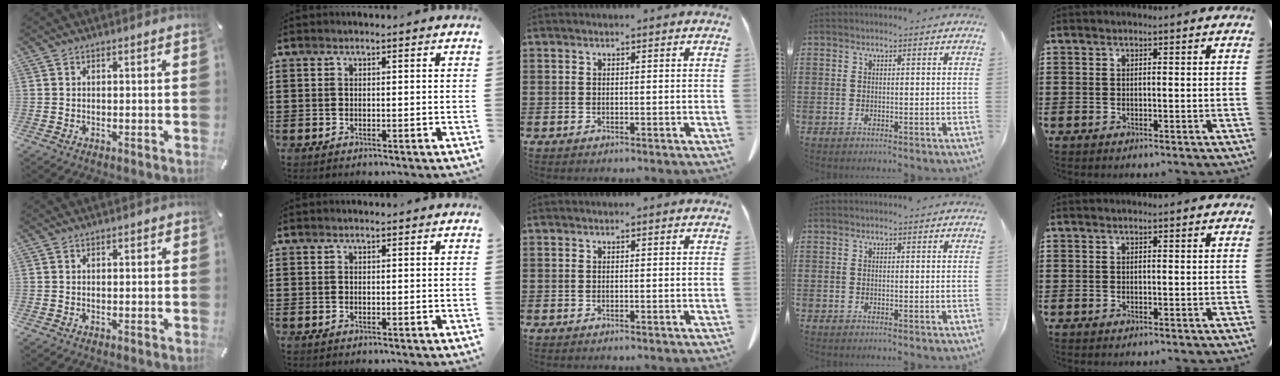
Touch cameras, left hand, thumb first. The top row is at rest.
{}